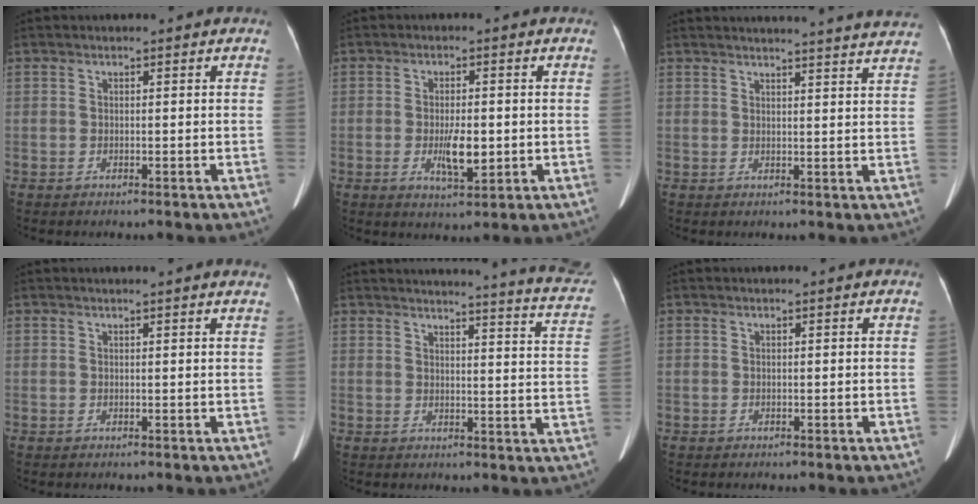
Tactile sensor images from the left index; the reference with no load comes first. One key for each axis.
{"total": 5.1, "fx": -1.0, "fy": 1.6, "fz": 4.7, "tx": -0.091, "ty": -0.009, "tz": -0.012}
{"total": 18.1, "fx": 17.5, "fy": -0.1, "fz": 4.7, "tx": -0.059, "ty": -0.038, "tz": 0.195}
{"total": 3.7, "fx": 3.4, "fy": -0.3, "fz": 1.4, "tx": -0.017, "ty": 0.009, "tz": 0.029}
{"total": 19.6, "fx": 18.7, "fy": 0.2, "fz": 5.9, "tx": -0.068, "ty": -0.096, "tz": 0.187}
{"total": 0.0}